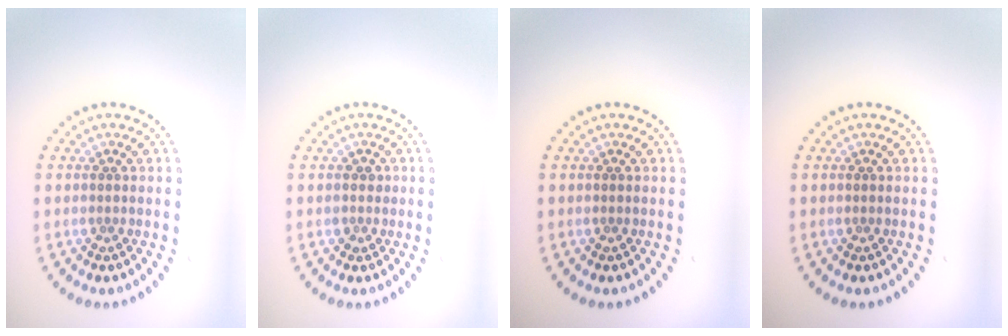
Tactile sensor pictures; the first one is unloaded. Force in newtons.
{"total": 1.0, "press": 0.9, "slide": 0.5}
{"total": 0.0}
{"total": 0.0}